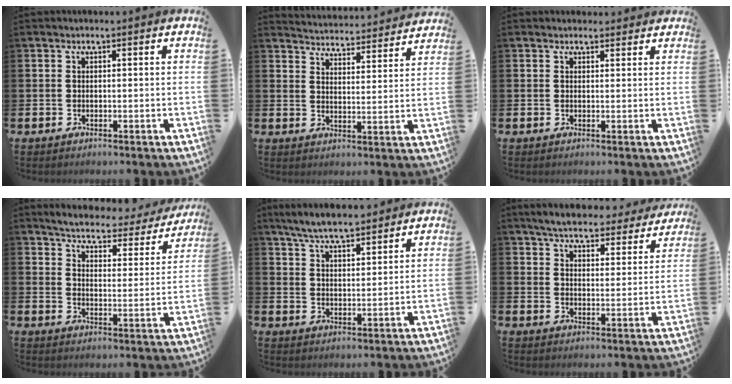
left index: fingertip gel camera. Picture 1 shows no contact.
{"total": 4.7, "force": [4.7, 0.4, -0.3], "torque": [-0.008, -0.044, 0.080]}
{"total": 1.5, "force": [1.4, 0.6, 0.0], "torque": [0.018, -0.005, 0.021]}
{"total": 4.7, "force": [4.4, 0.8, 1.2], "torque": [-0.040, -0.038, 0.067]}
{"total": 6.6, "force": [6.2, 1.0, 1.8], "torque": [-0.057, -0.022, 0.114]}
{"total": 5.8, "force": [5.6, 1.0, 1.3], "torque": [-0.041, -0.034, 0.096]}